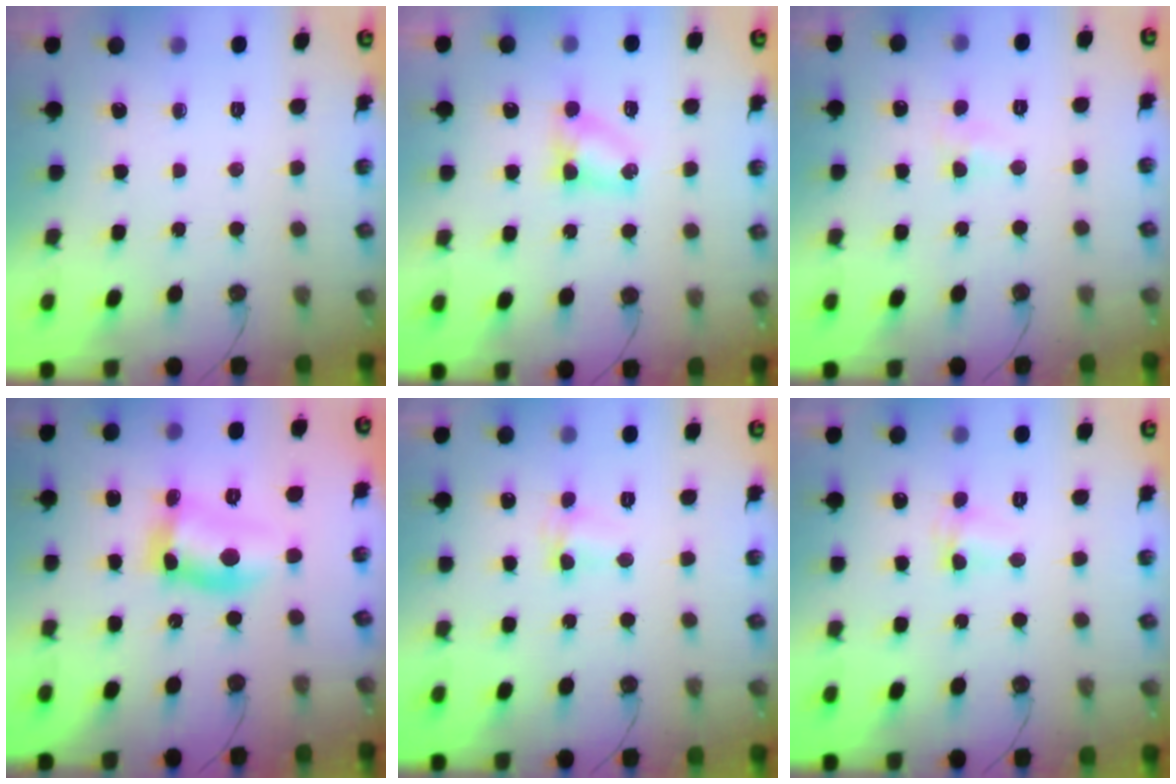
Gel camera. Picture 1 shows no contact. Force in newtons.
{"total": 4.2, "press": 4.1, "slide": 0.5}
{"total": 4.1, "press": 4.0, "slide": 0.8}
{"total": 11.5, "press": 11.1, "slide": 3.0}
{"total": 2.1, "press": 2.0, "slide": 0.5}
{"total": 2.1, "press": 2.0, "slide": 0.5}